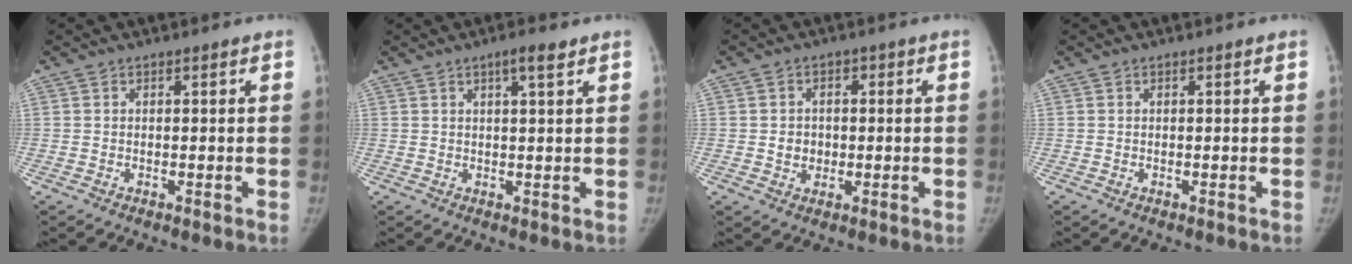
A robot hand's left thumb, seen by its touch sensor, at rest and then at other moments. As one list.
[{"total": 3.2, "force": [1.9, 0.4, 2.5], "torque": [-0.041, -0.008, 0.032]}, {"total": 3.8, "force": [-0.3, 3.5, 1.6], "torque": [-0.002, 0.005, -0.004]}, {"total": 0.0}]